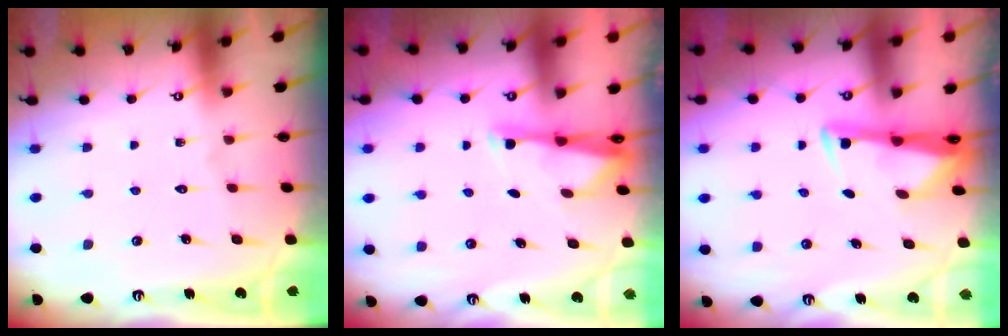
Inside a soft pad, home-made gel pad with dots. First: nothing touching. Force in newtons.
{"total": 3.0, "press": 2.9, "slide": 0.5}
{"total": 3.4, "press": 3.3, "slide": 0.9}